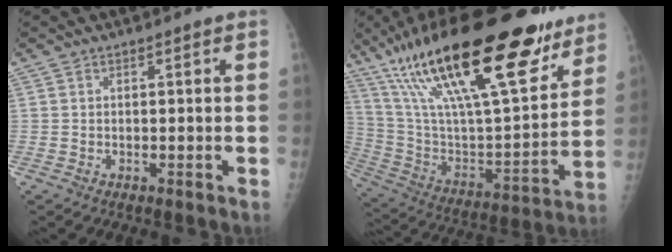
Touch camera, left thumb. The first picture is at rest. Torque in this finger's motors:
{"motor_torque": [1.81, 0.60, 2.11, -0.70, 0.36]}